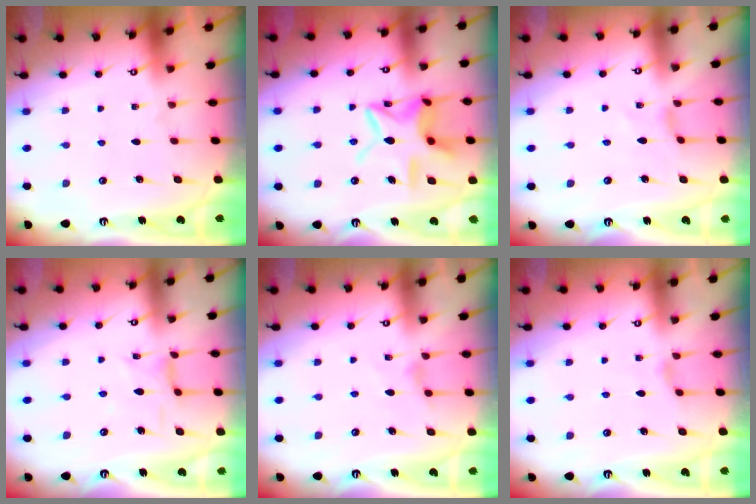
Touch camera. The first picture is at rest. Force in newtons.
{"total": 13.8, "press": 13.8, "slide": 1.2}
{"total": 0.0}
{"total": 2.3, "press": 2.3, "slide": 0.5}
{"total": 2.4, "press": 2.3, "slide": 0.4}
{"total": 0.8, "press": 0.7, "slide": 0.3}